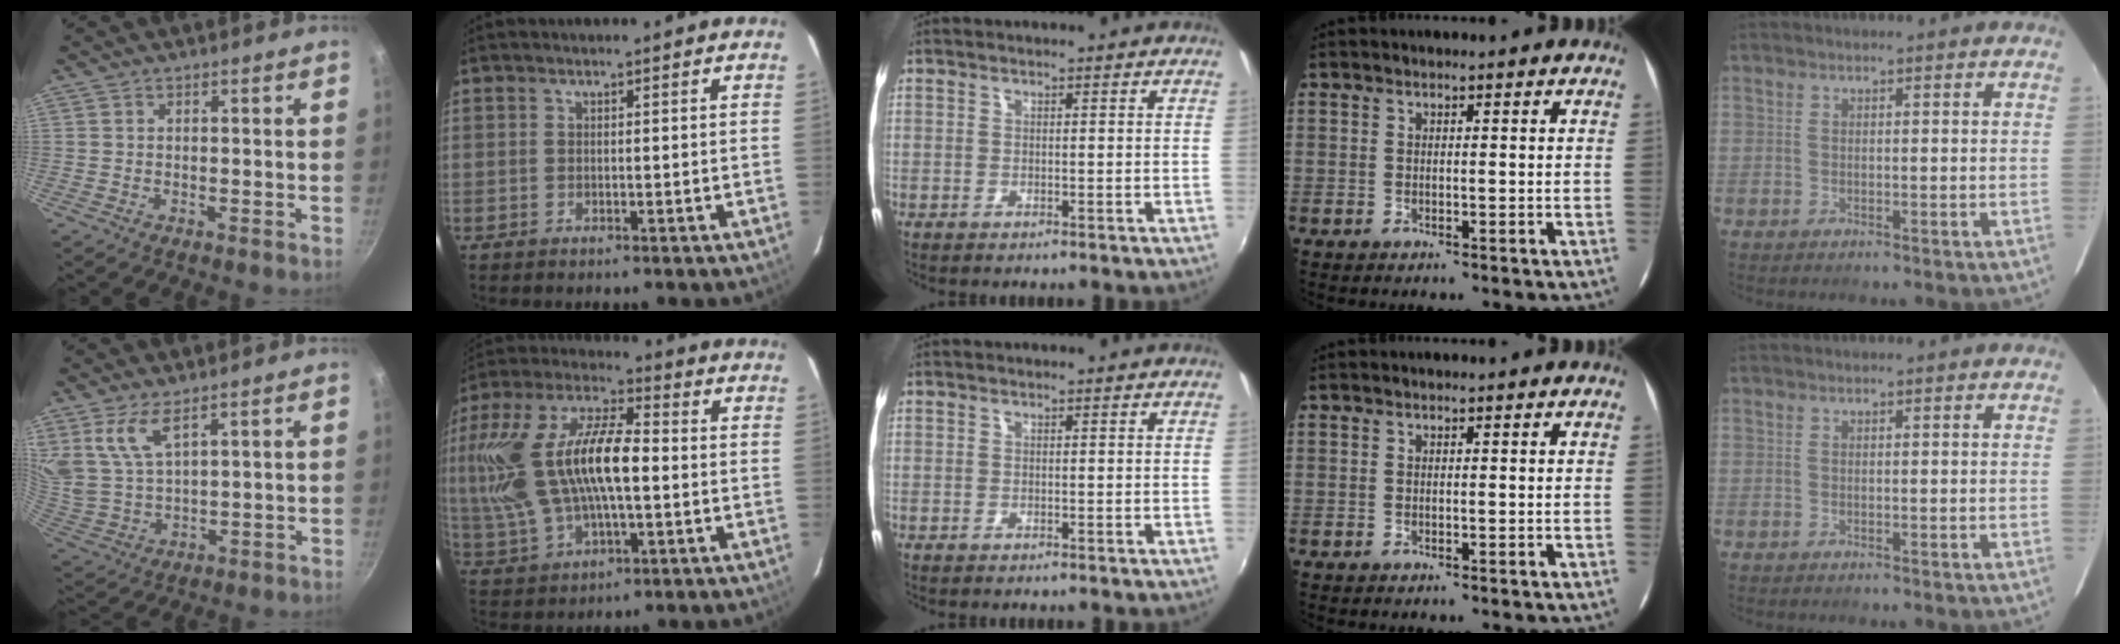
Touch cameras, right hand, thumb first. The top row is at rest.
{"thumb": {"total": 8.4, "force": [5.0, 3.6, 5.8], "torque": [-0.112, -0.034, 0.115]}, "index": {"total": 23.6, "force": [0.9, 11.0, 20.8], "torque": [-0.435, 0.012, 0.025]}}